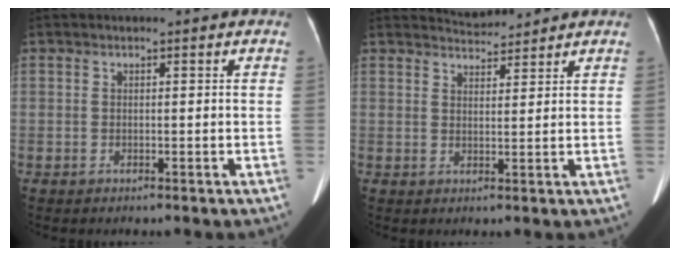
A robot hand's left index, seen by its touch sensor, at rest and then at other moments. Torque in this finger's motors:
{"motor_torque": [0.14, -0.30, -0.02, -0.02]}